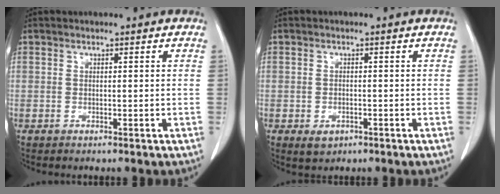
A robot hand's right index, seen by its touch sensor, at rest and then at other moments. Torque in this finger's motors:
{"motor_torque": [0.27, -0.16, 0.10, 0.03]}